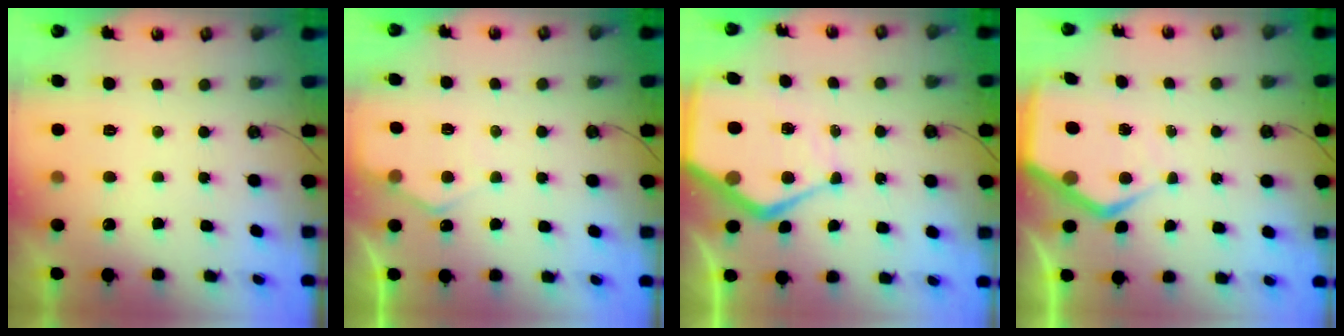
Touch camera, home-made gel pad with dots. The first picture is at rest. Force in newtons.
{"total": 5.1, "press": 5.0, "slide": 0.7}
{"total": 13.8, "press": 13.7, "slide": 1.3}
{"total": 6.7, "press": 6.7, "slide": 0.6}